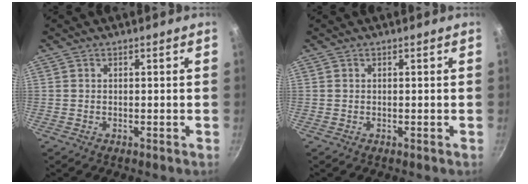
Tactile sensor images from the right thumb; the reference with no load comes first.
{"total": 0.0}